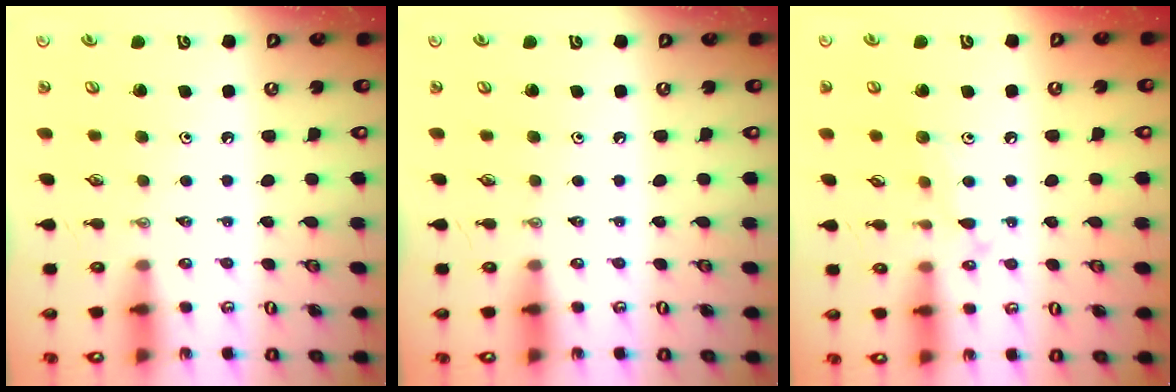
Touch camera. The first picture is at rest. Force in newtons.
{"total": 0.0}
{"total": 9.0, "press": 8.9, "slide": 0.7}